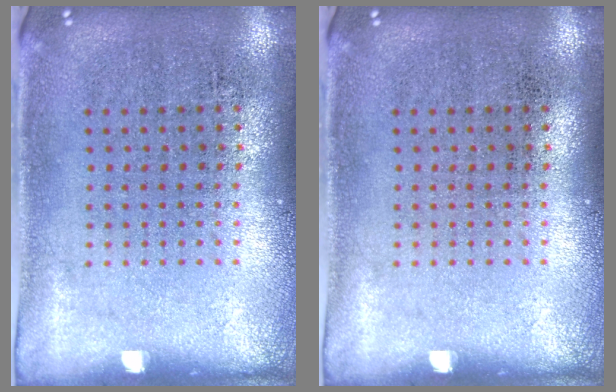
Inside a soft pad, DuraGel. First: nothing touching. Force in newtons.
{"total": 0.0}